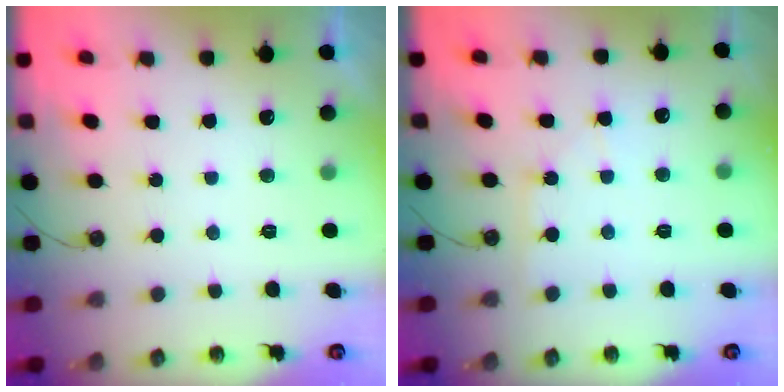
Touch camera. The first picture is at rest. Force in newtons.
{"total": 5.1, "press": 5.0, "slide": 0.8}